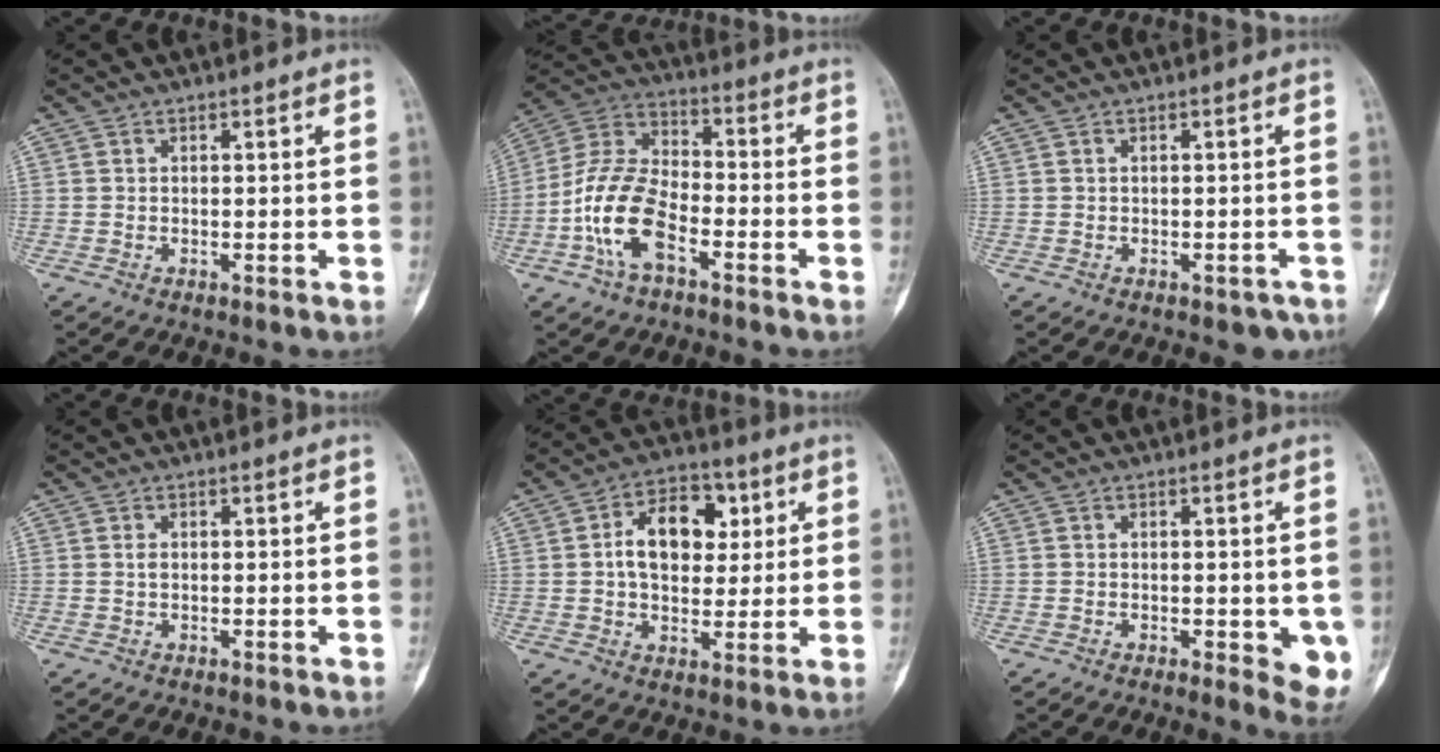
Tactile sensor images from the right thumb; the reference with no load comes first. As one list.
[{"total": 13.5, "force": [-5.2, 7.2, 10.2], "torque": [-0.204, 0.038, -0.105]}, {"total": 2.3, "force": [-1.7, 1.3, 1.0], "torque": [0.001, 0.013, -0.018]}, {"total": 0.8, "force": [0.1, 0.5, 0.6], "torque": [-0.012, 0.001, 0.001]}, {"total": 12.4, "force": [2.6, 8.2, 8.9], "torque": [-0.105, 0.007, 0.035]}, {"total": 7.0, "force": [-1.6, 2.8, 6.2], "torque": [-0.058, -0.012, -0.017]}]